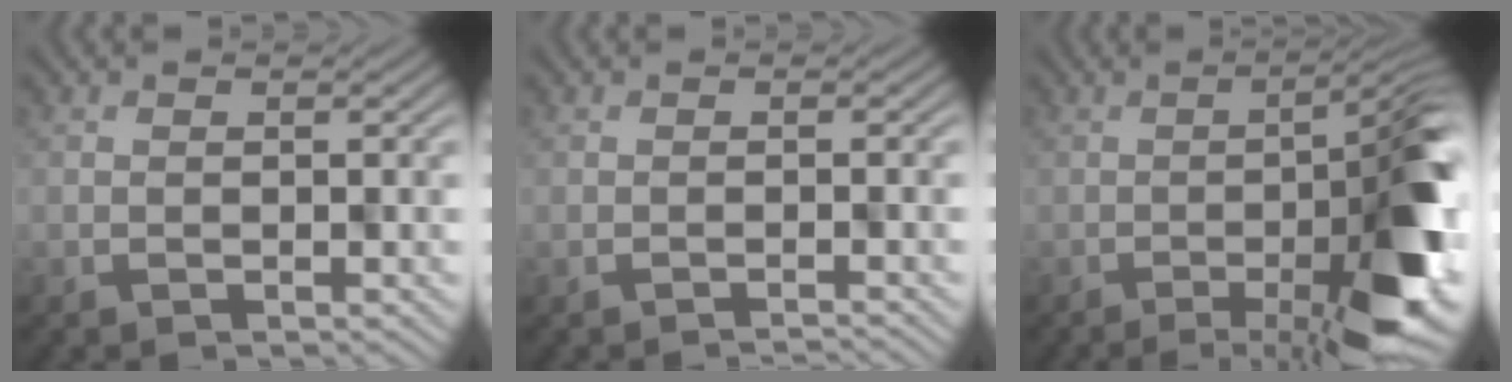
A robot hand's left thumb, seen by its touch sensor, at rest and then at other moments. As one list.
[{"total": 1.2, "force": [-1.1, 0.0, 0.4], "torque": [0.000, 0.005, -0.021]}, {"total": 12.2, "force": [-4.4, 2.2, 11.1], "torque": [-0.132, 0.011, -0.058]}]